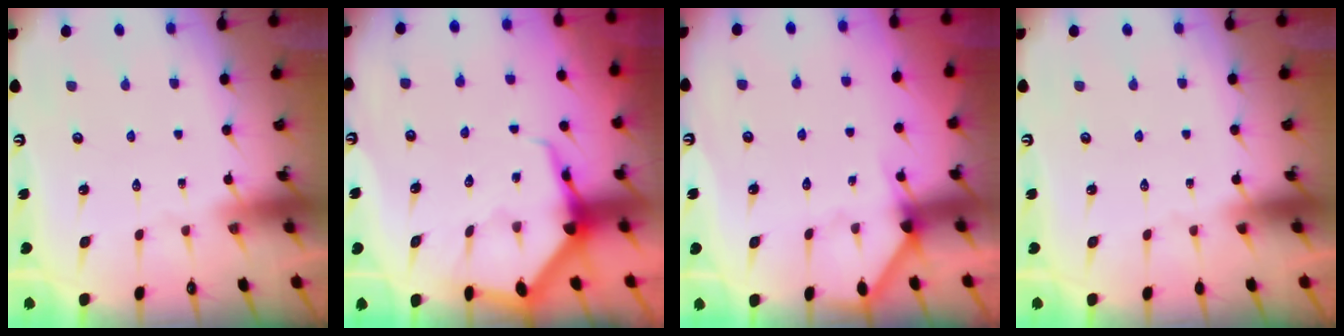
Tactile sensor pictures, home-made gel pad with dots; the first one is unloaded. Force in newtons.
{"total": 7.6, "press": 7.6, "slide": 0.9}
{"total": 5.2, "press": 5.2, "slide": 0.4}
{"total": 0.0}